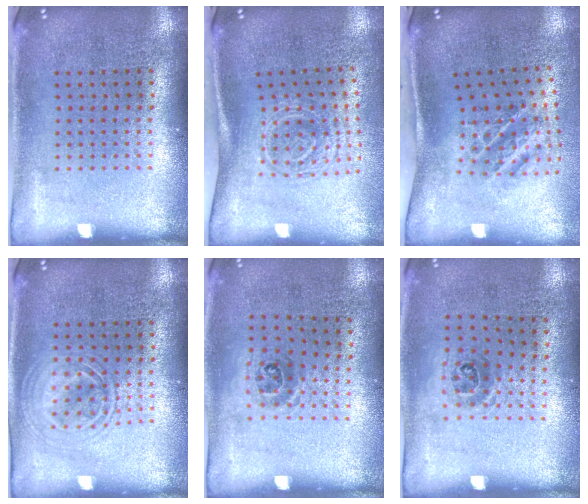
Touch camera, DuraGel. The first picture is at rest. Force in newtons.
{"total": 1.7, "press": 1.2, "slide": 1.2}
{"total": 1.5, "press": 1.2, "slide": 0.9}
{"total": 1.4, "press": 1.3, "slide": 0.2}
{"total": 0.9, "press": 0.7, "slide": 0.7}
{"total": 0.9, "press": 0.7, "slide": 0.7}